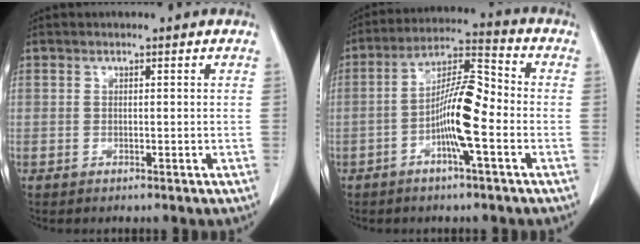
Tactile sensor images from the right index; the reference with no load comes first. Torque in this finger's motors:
{"motor_torque": [0.49, -0.28, 0.23, 0.12]}